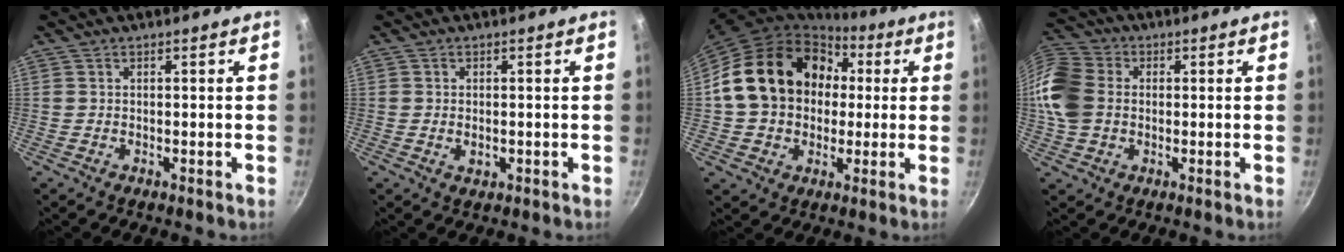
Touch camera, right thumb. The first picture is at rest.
{"total": 2.0, "force": [-0.3, 1.3, 1.4], "torque": [-0.023, -0.001, -0.004]}
{"total": 20.5, "force": [2.9, 16.5, 11.8], "torque": [-0.174, 0.039, 0.046]}
{"total": 15.6, "force": [0.5, 12.6, 9.2], "torque": [-0.202, 0.026, -0.004]}